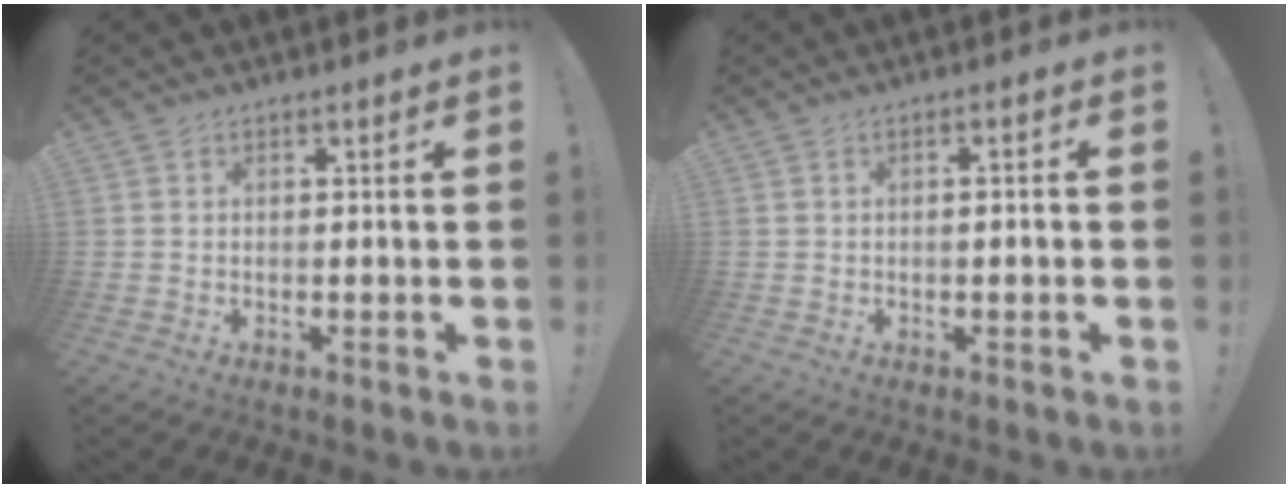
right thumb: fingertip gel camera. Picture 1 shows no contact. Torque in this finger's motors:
{"motor_torque": [0.02, -0.37, -0.09, 0.36, 0.08]}